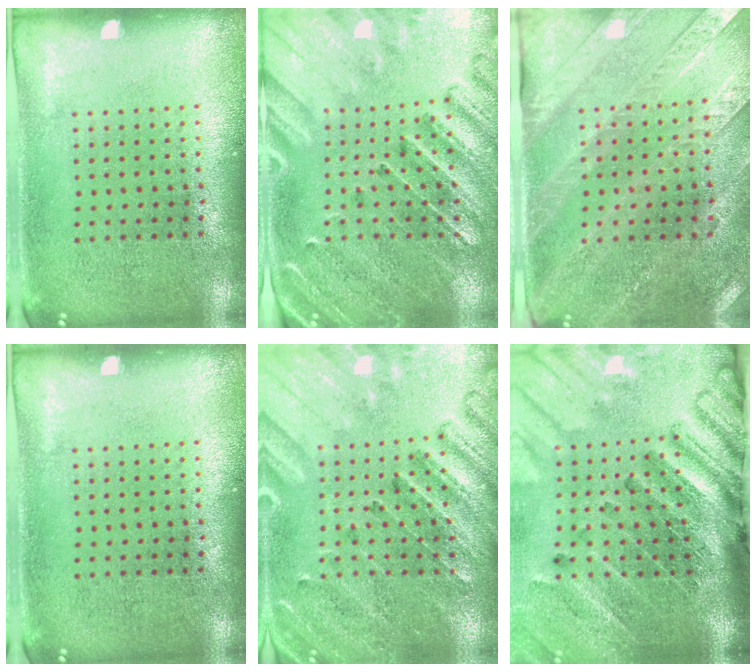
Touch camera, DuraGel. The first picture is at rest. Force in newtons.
{"total": 2.9, "press": 2.7, "slide": 1.0}
{"total": 2.9, "press": 2.7, "slide": 1.2}
{"total": 0.0}
{"total": 2.7, "press": 2.6, "slide": 0.8}
{"total": 4.5, "press": 3.4, "slide": 3.0}